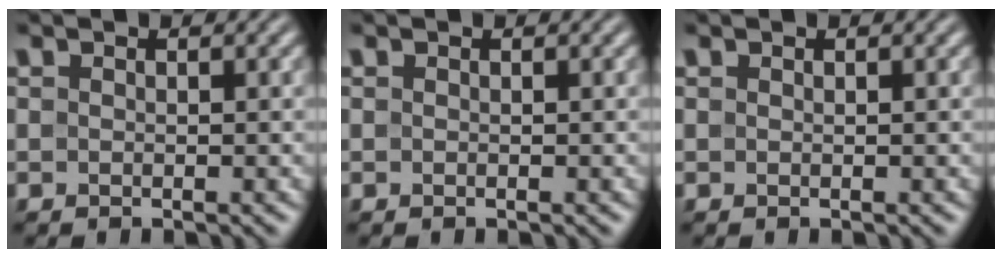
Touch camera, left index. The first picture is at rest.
{"total": 0.0}
{"total": 0.0}